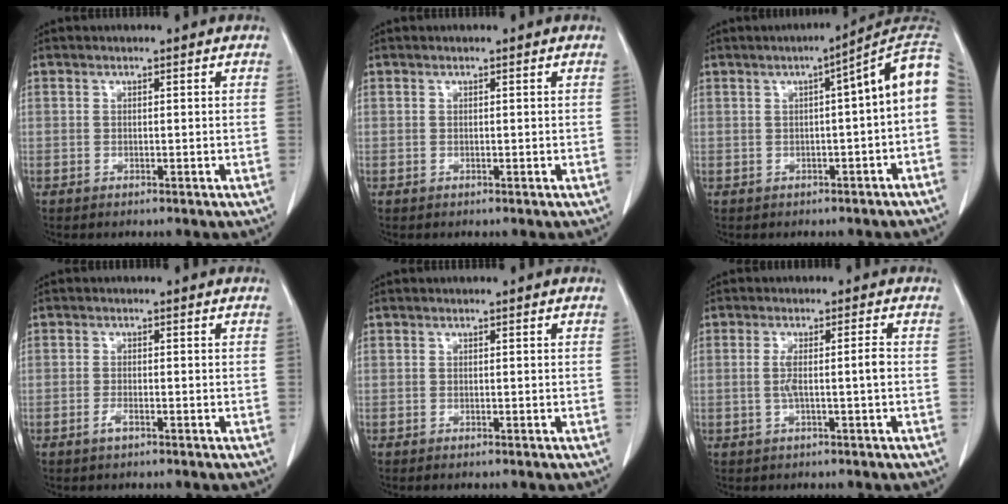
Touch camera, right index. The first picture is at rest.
{"total": 0.0}
{"total": 8.7, "force": [1.1, 0.5, 8.6], "torque": [-0.102, 0.036, 0.002]}
{"total": 1.3, "force": [-0.8, 0.3, 1.0], "torque": [-0.018, 0.001, -0.016]}
{"total": 0.0}
{"total": 3.5, "force": [-0.5, -0.3, 3.4], "torque": [-0.066, 0.005, -0.005]}